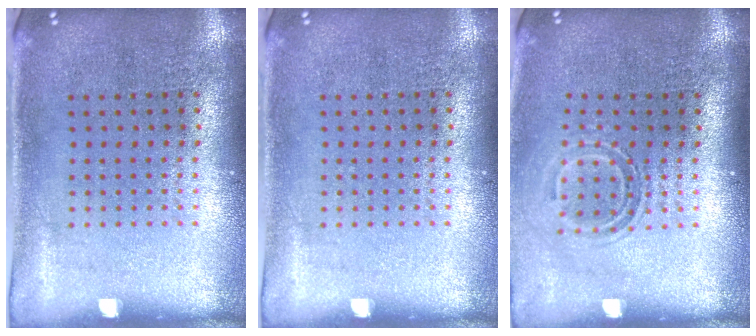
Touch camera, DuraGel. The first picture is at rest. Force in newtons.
{"total": 0.0}
{"total": 1.6, "press": 1.1, "slide": 1.2}